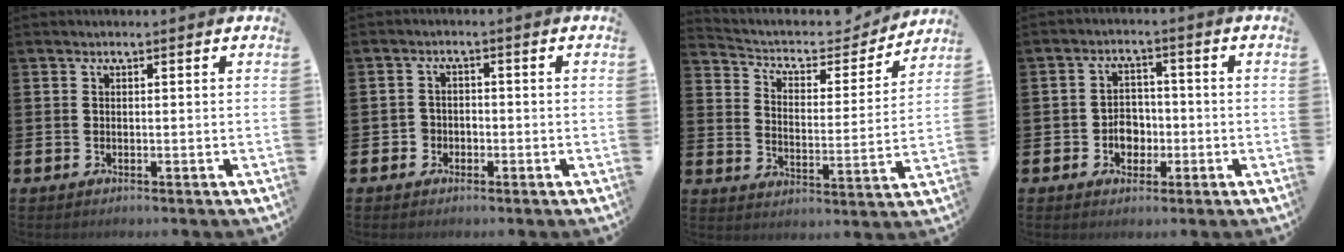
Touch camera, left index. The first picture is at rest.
{"total": 2.1, "force": [-1.2, 1.7, 0.1], "torque": [-0.014, 0.007, -0.026]}
{"total": 6.0, "force": [5.4, 2.4, 1.4], "torque": [-0.056, -0.042, 0.086]}
{"total": 3.9, "force": [-1.2, 3.2, 1.9], "torque": [-0.025, 0.001, -0.030]}